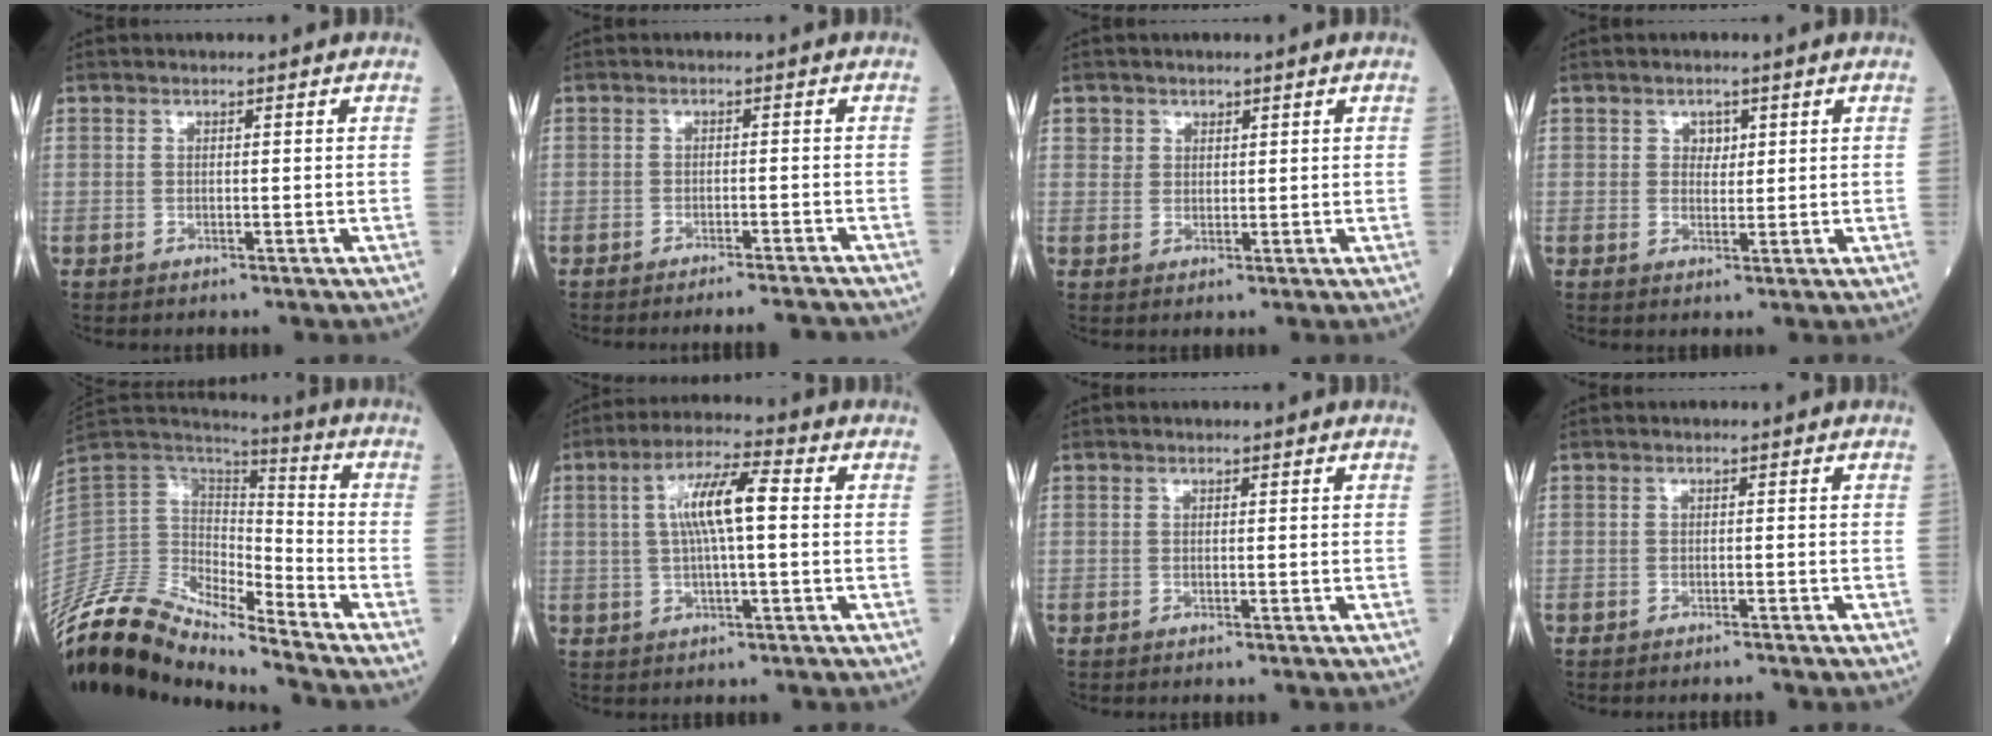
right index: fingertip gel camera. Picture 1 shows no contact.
{"total": 6.0, "force": [-5.8, -0.3, 1.5], "torque": [-0.009, -0.011, -0.077]}
{"total": 2.1, "force": [1.2, 1.8, -0.1], "torque": [0.019, 0.000, 0.011]}
{"total": 2.0, "force": [0.8, 1.4, 1.1], "torque": [-0.010, -0.001, 0.012]}
{"total": 15.9, "force": [-15.1, 2.5, 4.6], "torque": [-0.096, 0.058, -0.287]}
{"total": 8.3, "force": [1.1, 1.2, 8.1], "torque": [-0.155, 0.017, 0.016]}
{"total": 0.0}
{"total": 1.1, "force": [-1.1, -0.1, 0.3], "torque": [-0.009, -0.001, -0.015]}